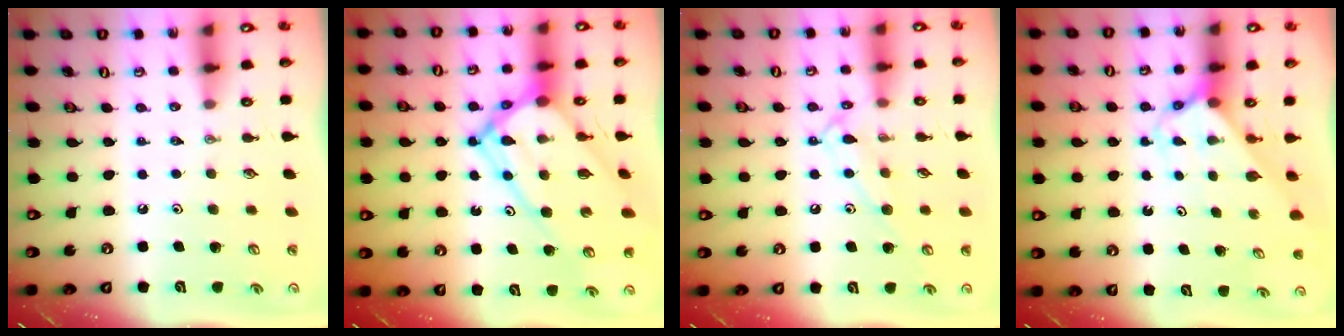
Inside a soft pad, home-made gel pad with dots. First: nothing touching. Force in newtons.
{"total": 18.9, "press": 18.8, "slide": 1.7}
{"total": 10.8, "press": 10.7, "slide": 0.8}
{"total": 2.6, "press": 2.6, "slide": 0.1}